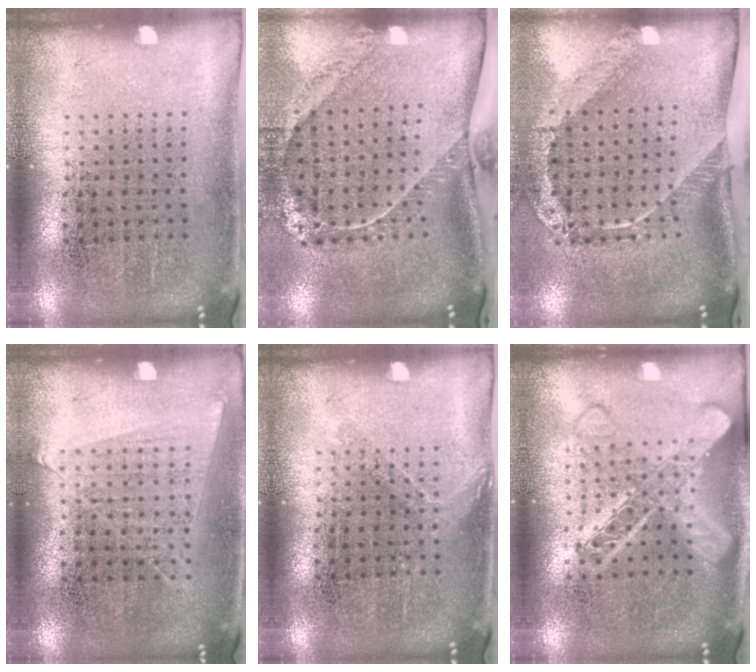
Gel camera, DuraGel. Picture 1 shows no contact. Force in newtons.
{"total": 2.4, "press": 1.7, "slide": 1.7}
{"total": 2.6, "press": 1.7, "slide": 1.9}
{"total": 1.1, "press": 1.0, "slide": 0.4}
{"total": 0.9, "press": 0.8, "slide": 0.3}
{"total": 2.9, "press": 2.8, "slide": 0.5}